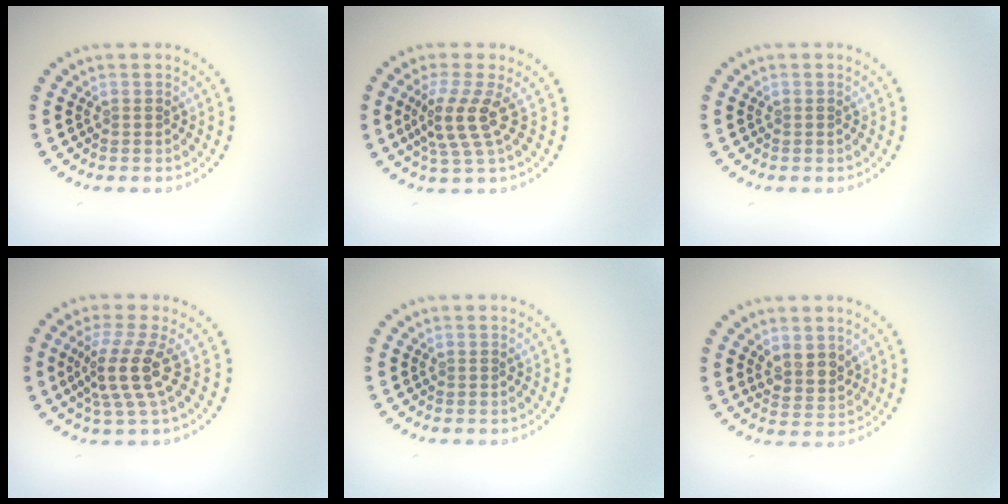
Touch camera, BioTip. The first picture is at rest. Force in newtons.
{"total": 3.4, "press": 2.7, "slide": 2.1}
{"total": 0.0}
{"total": 3.9, "press": 2.8, "slide": 2.7}
{"total": 0.0}
{"total": 2.4, "press": 2.1, "slide": 1.2}